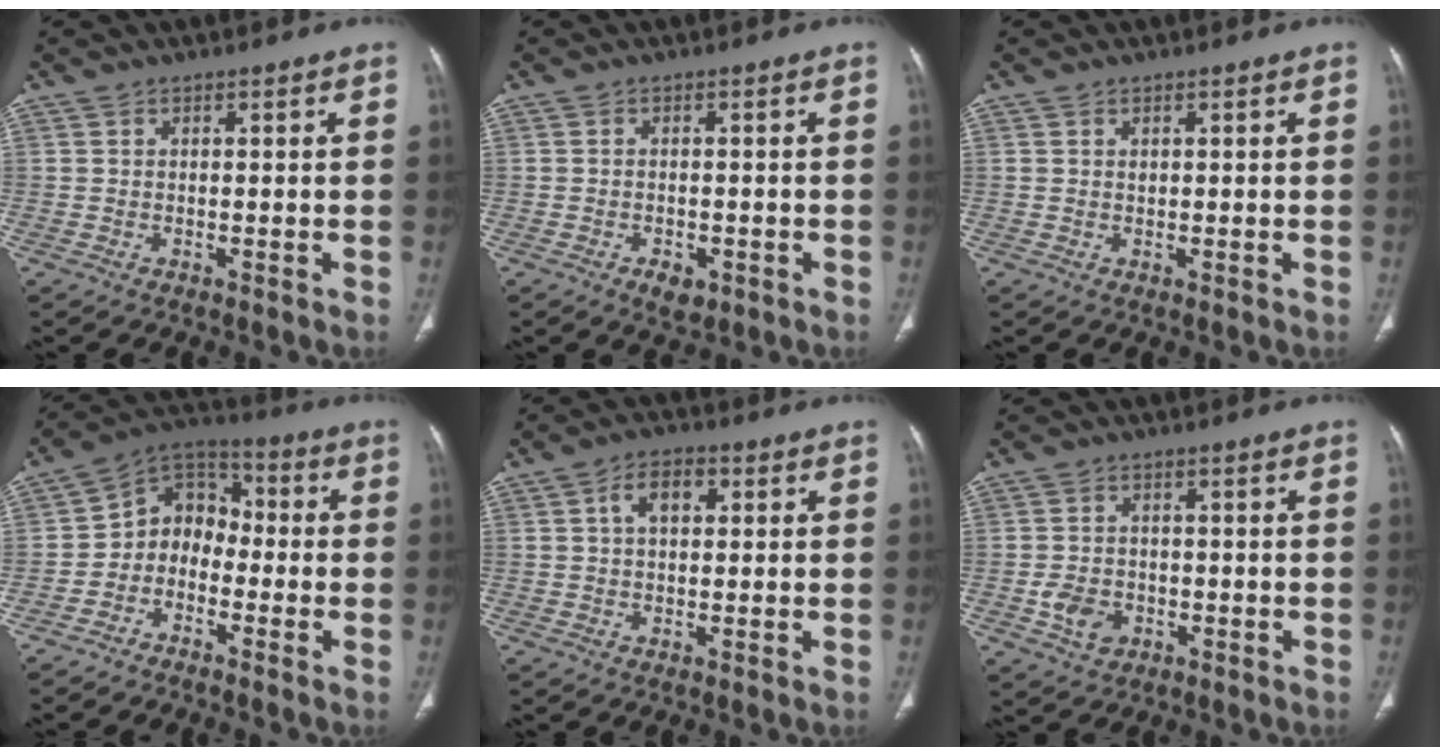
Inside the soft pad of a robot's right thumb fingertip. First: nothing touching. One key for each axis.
{"total": 3.1, "fx": -1.5, "fy": 1.9, "fz": 2.0, "tx": -0.026, "ty": 0.002, "tz": -0.015}
{"total": 0.6, "fx": 0.2, "fy": 0.4, "fz": 0.3, "tx": -0.003, "ty": 0.000, "tz": 0.005}
{"total": 8.9, "fx": -2.7, "fy": 7.3, "fz": 4.4, "tx": -0.042, "ty": 0.055, "tz": -0.068}
{"total": 5.5, "fx": 1.4, "fy": 3.4, "fz": 4.1, "tx": -0.063, "ty": 0.012, "tz": 0.019}
{"total": 5.0, "fx": -1.5, "fy": 3.9, "fz": 2.7, "tx": -0.040, "ty": 0.009, "tz": -0.021}